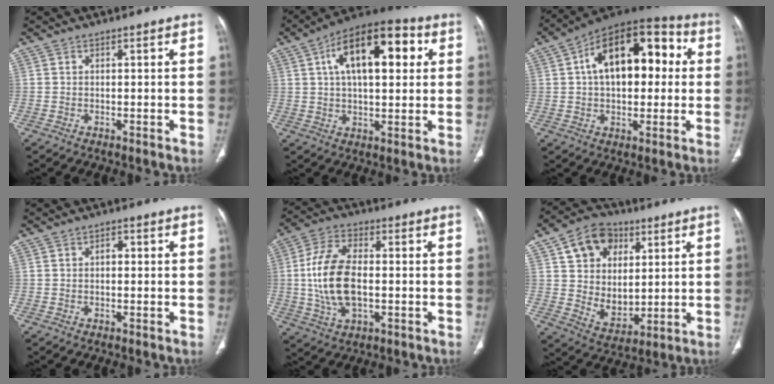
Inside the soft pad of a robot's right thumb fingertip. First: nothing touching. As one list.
[{"total": 18.1, "force": [5.1, 8.6, 15.0], "torque": [-0.212, 0.020, 0.072]}, {"total": 20.4, "force": [3.7, 11.6, 16.4], "torque": [-0.218, 0.036, 0.046]}, {"total": 1.5, "force": [0.0, 1.0, 1.1], "torque": [-0.012, 0.006, -0.003]}, {"total": 13.6, "force": [-0.6, 7.4, 11.4], "torque": [-0.226, 0.012, -0.010]}, {"total": 14.3, "force": [5.0, 11.1, 7.5], "torque": [-0.082, -0.022, 0.093]}]